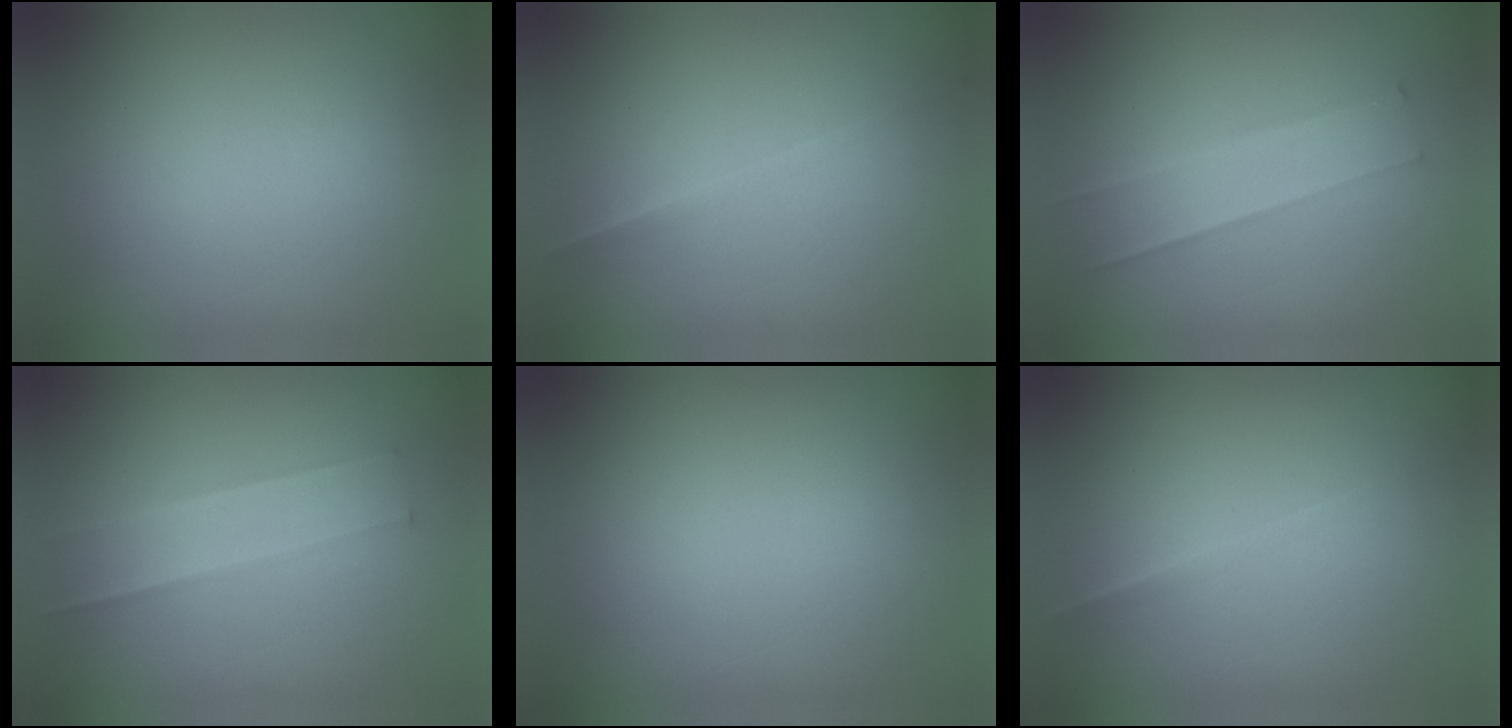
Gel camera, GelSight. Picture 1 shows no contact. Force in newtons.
{"total": 2.2}
{"total": 2.3}
{"total": 2.4}
{"total": 1.1}
{"total": 2.1}